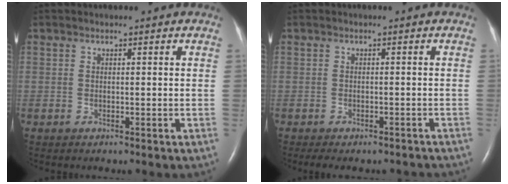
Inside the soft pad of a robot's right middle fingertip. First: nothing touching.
{"total": 8.5, "force": [-7.4, 2.8, 3.1], "torque": [-0.040, -0.002, -0.081]}